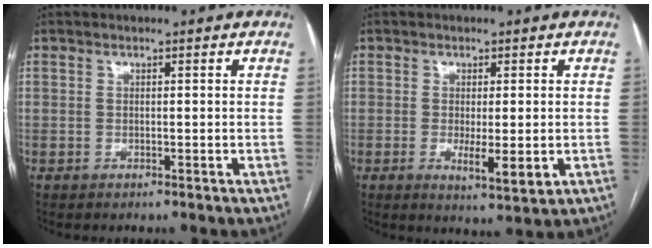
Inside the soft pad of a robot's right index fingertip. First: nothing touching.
{"total": 5.4, "force": [-1.2, 1.3, 5.1], "torque": [-0.078, -0.011, -0.013]}